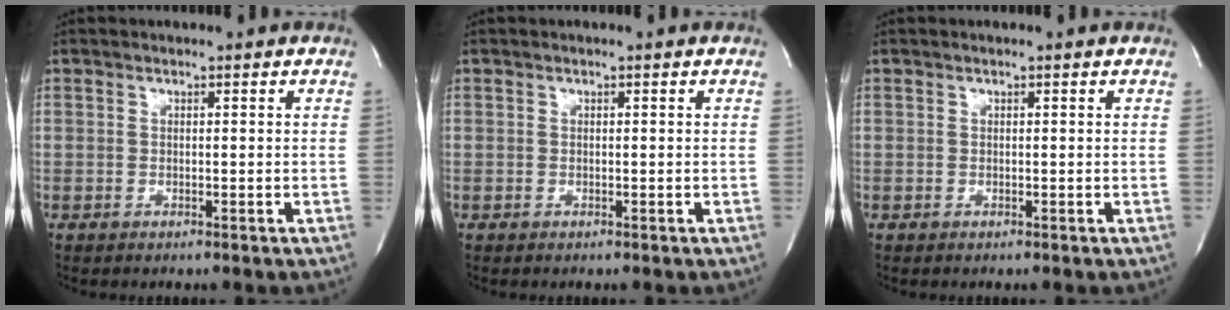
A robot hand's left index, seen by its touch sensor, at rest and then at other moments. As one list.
[{"total": 0.0}, {"total": 0.0}]